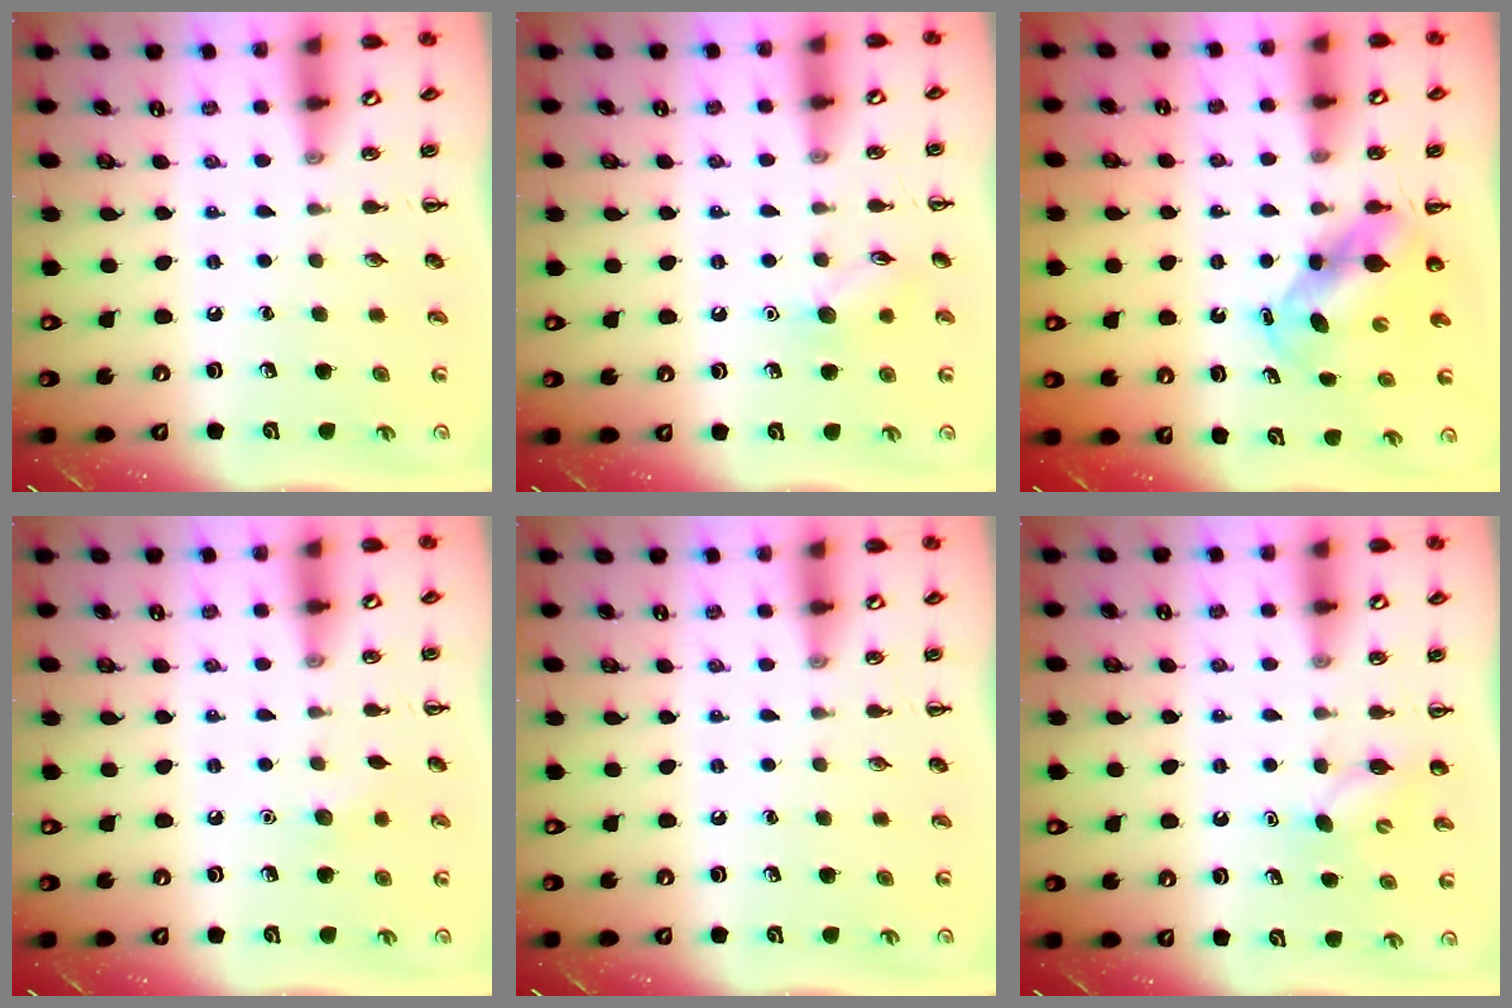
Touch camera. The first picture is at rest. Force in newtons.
{"total": 7.1, "press": 7.0, "slide": 0.9}
{"total": 5.3, "press": 5.2, "slide": 1.1}
{"total": 4.6, "press": 4.4, "slide": 1.3}
{"total": 0.0}
{"total": 4.2, "press": 4.1, "slide": 0.9}